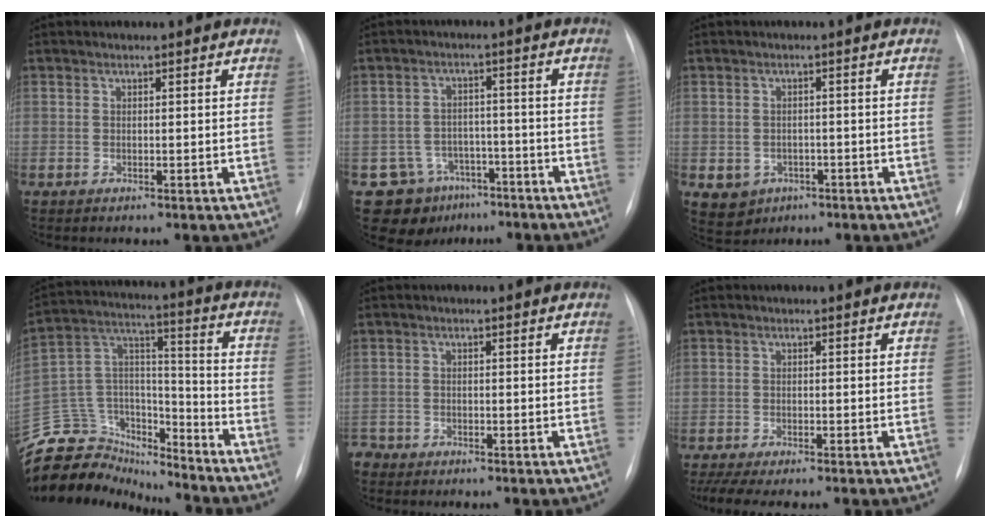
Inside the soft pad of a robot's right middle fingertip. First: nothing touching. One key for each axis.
{"total": 8.1, "fx": -5.0, "fy": 6.3, "fz": 0.6, "tx": -0.003, "ty": 0.027, "tz": -0.068}
{"total": 4.4, "fx": -1.8, "fy": 3.9, "fz": 1.2, "tx": -0.019, "ty": 0.004, "tz": -0.015}
{"total": 20.3, "fx": -18.6, "fy": 7.3, "fz": 3.2, "tx": -0.072, "ty": 0.075, "tz": -0.301}
{"total": 2.8, "fx": -2.6, "fy": 1.0, "fz": 0.0, "tx": 0.003, "ty": -0.004, "tz": -0.047}
{"total": 6.6, "fx": -5.5, "fy": 0.8, "fz": 3.7, "tx": -0.058, "ty": -0.006, "tz": -0.084}